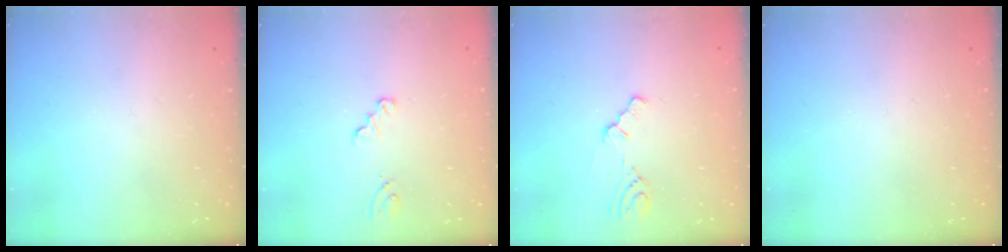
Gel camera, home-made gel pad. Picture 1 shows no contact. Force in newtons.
{"total": 2.3, "press": 2.3, "slide": 0.2}
{"total": 2.1, "press": 2.0, "slide": 0.3}
{"total": 0.0}